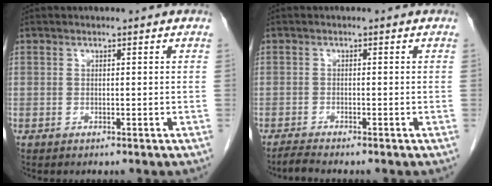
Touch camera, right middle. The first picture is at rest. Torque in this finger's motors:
{"motor_torque": [0.19, -0.13, 0.00, 0.01]}